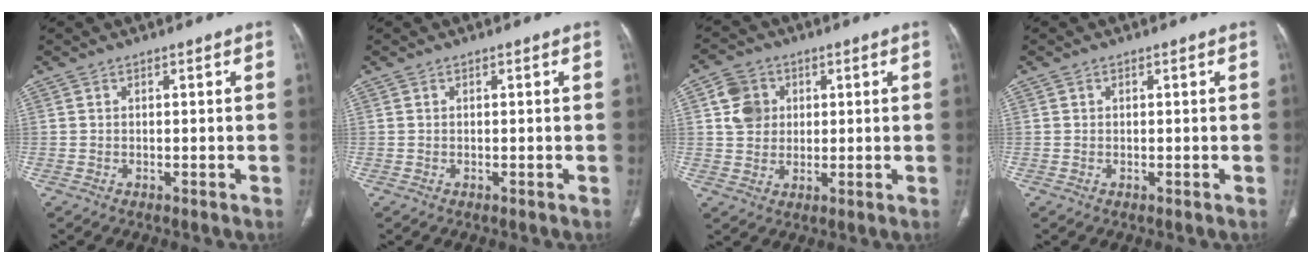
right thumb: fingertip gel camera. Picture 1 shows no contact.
{"total": 0.0}
{"total": 6.8, "force": [1.7, 6.0, 2.8], "torque": [-0.027, 0.000, 0.029]}
{"total": 0.0}